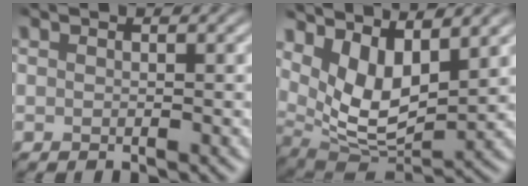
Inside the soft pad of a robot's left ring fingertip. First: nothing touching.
{"total": 6.4, "force": [2.6, 3.0, 5.0], "torque": [-0.096, -0.019, 0.047]}